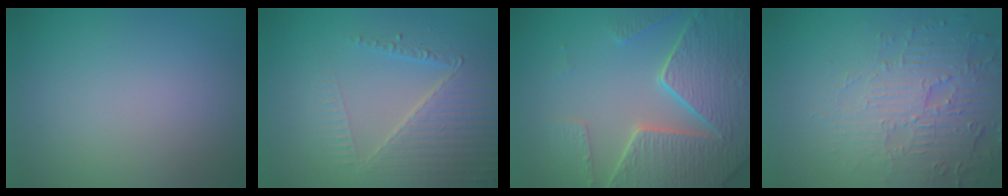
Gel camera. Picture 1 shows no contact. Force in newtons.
{"total": 5.3, "press": 4.5, "slide": 2.9}
{"total": 8.2, "press": 6.1, "slide": 5.5}
{"total": 4.5, "press": 4.4, "slide": 0.6}